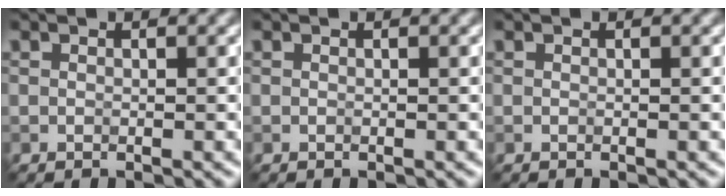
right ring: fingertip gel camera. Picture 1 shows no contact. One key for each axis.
{"total": 0.0}
{"total": 0.0}